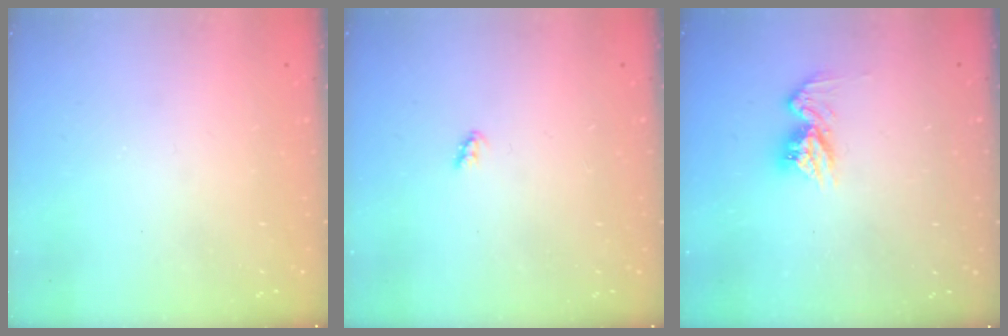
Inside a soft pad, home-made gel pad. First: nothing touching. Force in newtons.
{"total": 2.5, "press": 2.5, "slide": 0.3}
{"total": 10.0, "press": 9.9, "slide": 0.7}